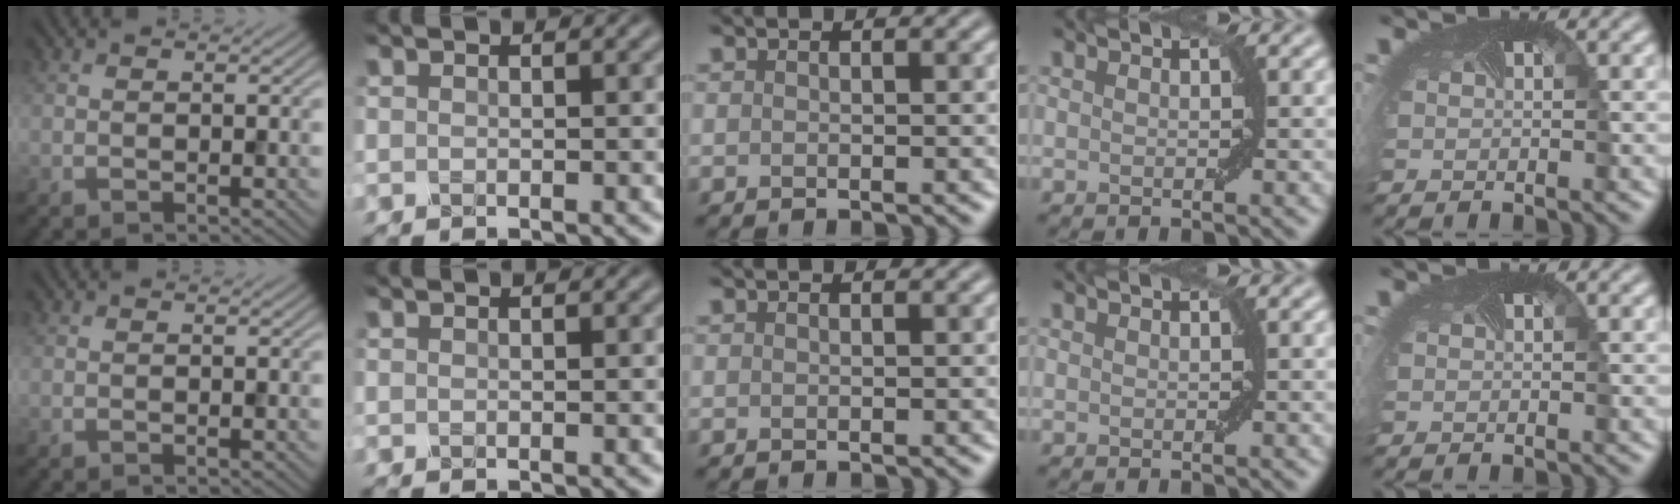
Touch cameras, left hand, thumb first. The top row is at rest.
{}